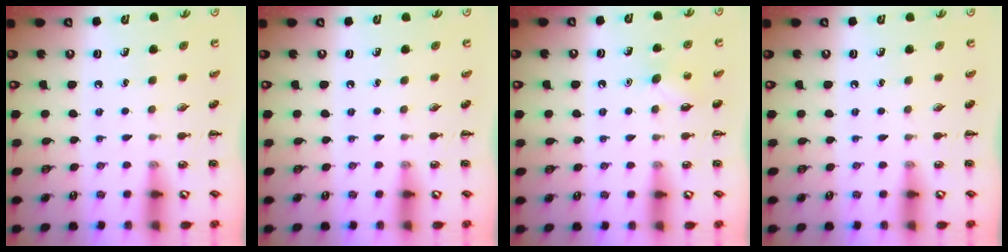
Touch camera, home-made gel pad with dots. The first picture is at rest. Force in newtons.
{"total": 0.0}
{"total": 4.9, "press": 4.8, "slide": 1.3}
{"total": 0.0}